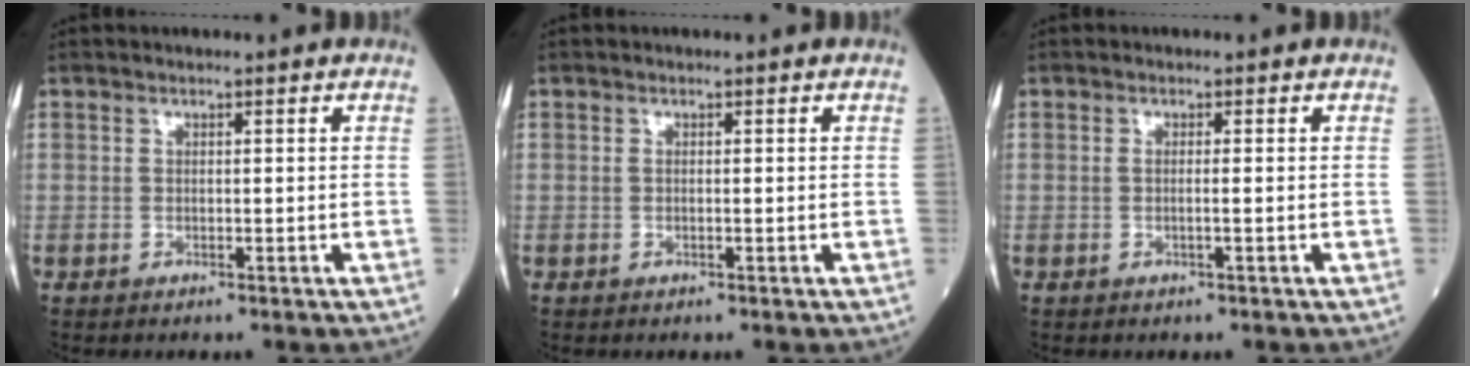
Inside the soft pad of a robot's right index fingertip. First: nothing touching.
{"total": 0.0}
{"total": 0.9, "force": [-0.2, -0.2, 0.8], "torque": [-0.017, 0.000, -0.004]}